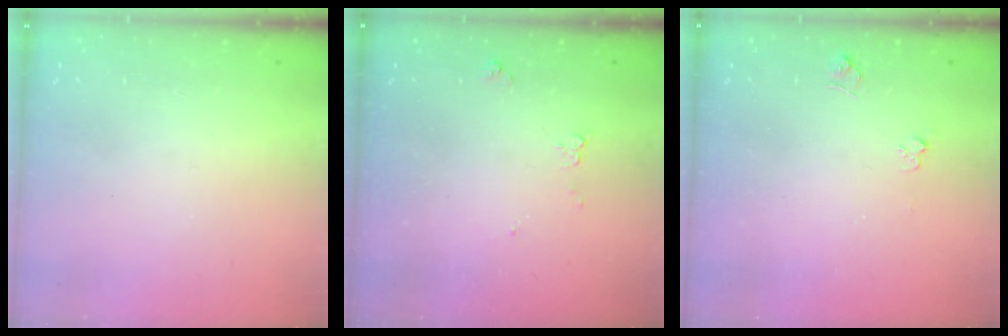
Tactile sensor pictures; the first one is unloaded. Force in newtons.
{"total": 5.5, "press": 5.5, "slide": 0.7}
{"total": 3.6, "press": 3.6, "slide": 0.4}